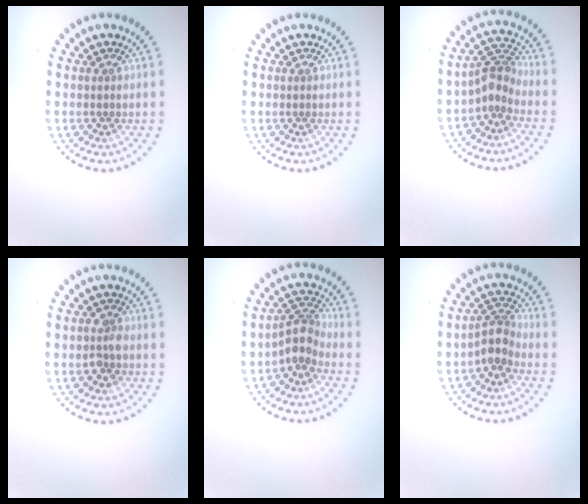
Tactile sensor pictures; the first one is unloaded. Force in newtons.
{"total": 0.0}
{"total": 2.8, "press": 2.1, "slide": 1.9}
{"total": 1.6, "press": 1.5, "slide": 0.5}
{"total": 2.8, "press": 2.2, "slide": 1.7}
{"total": 2.7, "press": 2.1, "slide": 1.7}